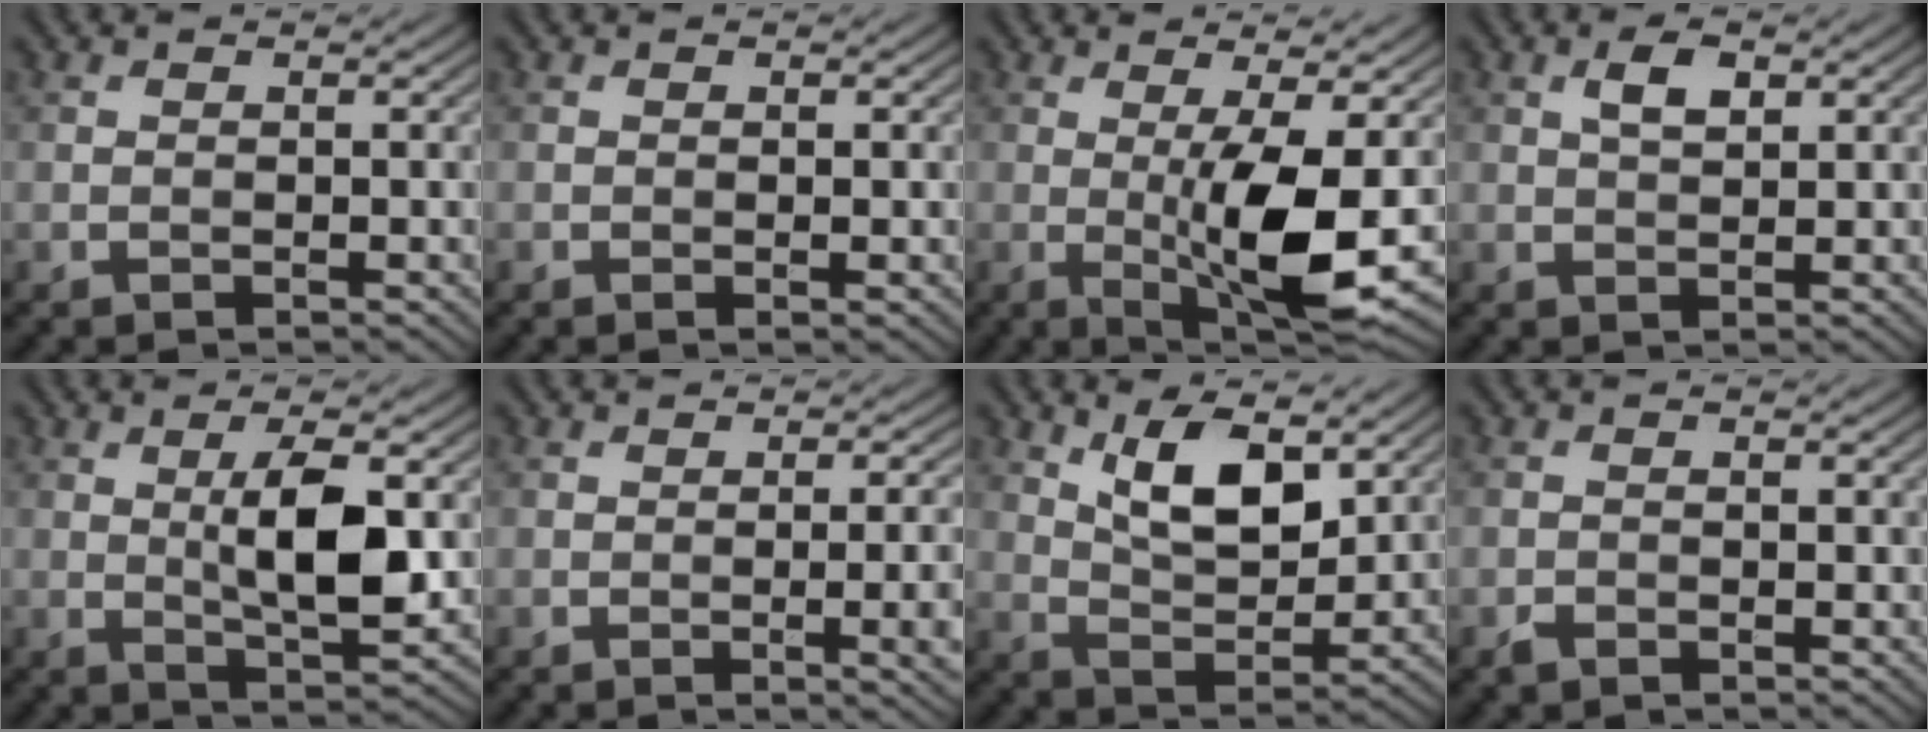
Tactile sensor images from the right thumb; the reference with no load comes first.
{"total": 0.5, "force": [-0.1, 0.1, 0.5], "torque": [-0.009, -0.003, -0.002]}
{"total": 9.3, "force": [-0.7, 1.9, 9.1], "torque": [-0.161, -0.004, -0.008]}
{"total": 2.7, "force": [1.1, 1.3, 2.1], "torque": [-0.042, 0.003, 0.020]}
{"total": 7.0, "force": [0.7, 2.0, 6.7], "torque": [-0.119, -0.003, 0.015]}
{"total": 5.8, "force": [-0.9, 1.6, 5.5], "torque": [-0.073, -0.005, -0.007]}
{"total": 8.7, "force": [4.3, 3.8, 6.5], "torque": [-0.124, -0.005, 0.082]}
{"total": 0.7, "force": [-0.6, 0.3, 0.3], "torque": [-0.006, 0.000, -0.012]}